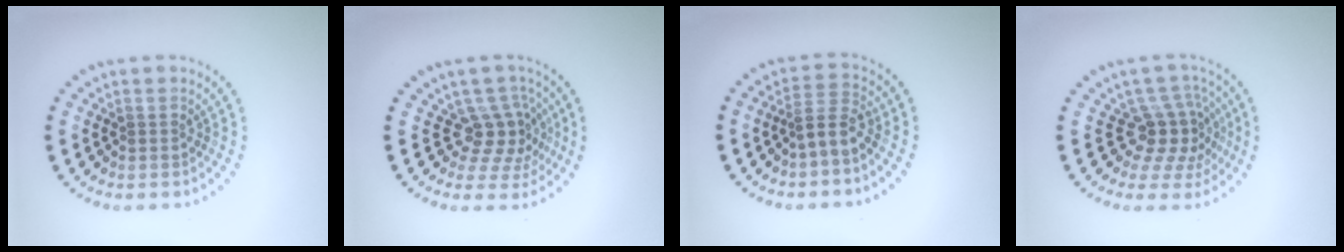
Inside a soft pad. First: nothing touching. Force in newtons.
{"total": 3.5, "press": 2.7, "slide": 2.1}
{"total": 2.6, "press": 1.9, "slide": 1.7}
{"total": 3.9, "press": 2.8, "slide": 2.7}